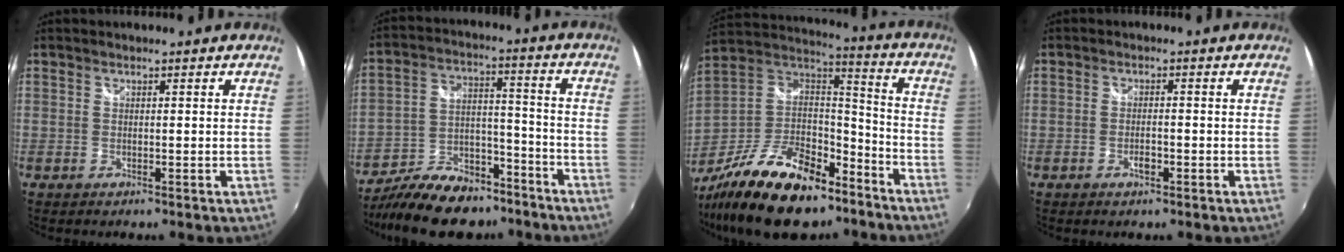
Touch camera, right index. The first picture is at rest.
{"total": 19.4, "force": [-14.8, 8.9, 8.8], "torque": [-0.180, 0.018, -0.224]}
{"total": 28.5, "force": [-19.2, 12.4, 17.2], "torque": [-0.342, -0.013, -0.308]}
{"total": 2.2, "force": [-1.1, 0.9, 1.7], "torque": [-0.033, -0.001, -0.020]}